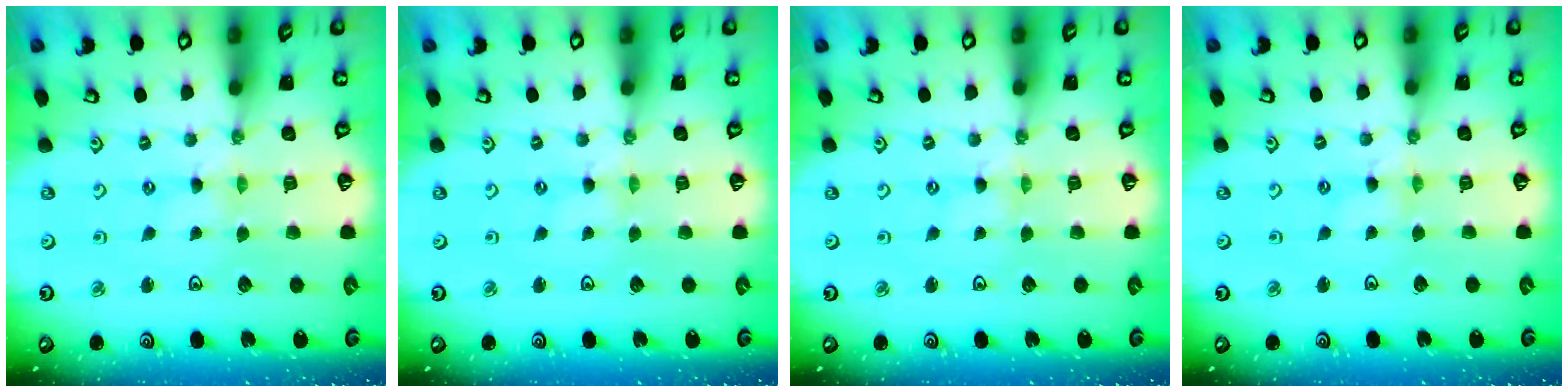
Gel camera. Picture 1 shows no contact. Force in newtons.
{"total": 0.0}
{"total": 0.0}
{"total": 1.3, "press": 1.3, "slide": 0.2}